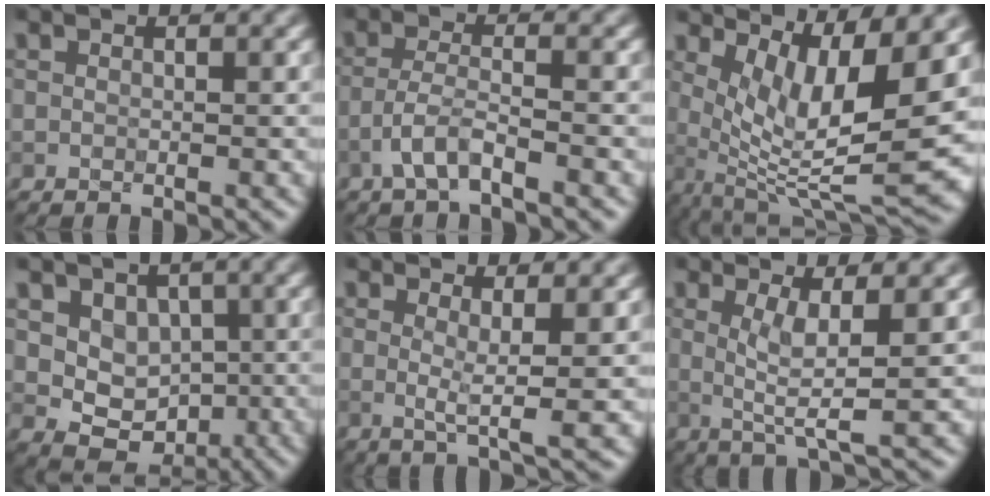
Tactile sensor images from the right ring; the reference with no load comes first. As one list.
[{"total": 2.7, "force": [-1.7, 0.3, 2.0], "torque": [-0.044, 0.010, -0.043]}, {"total": 9.9, "force": [2.3, 2.8, 9.2], "torque": [-0.157, -0.012, 0.047]}, {"total": 5.0, "force": [0.9, 4.2, 2.5], "torque": [-0.033, -0.008, 0.014]}, {"total": 3.2, "force": [0.8, 0.5, 3.1], "torque": [-0.051, -0.011, 0.012]}, {"total": 3.7, "force": [0.8, 0.5, 3.6], "torque": [-0.069, -0.004, 0.017]}]